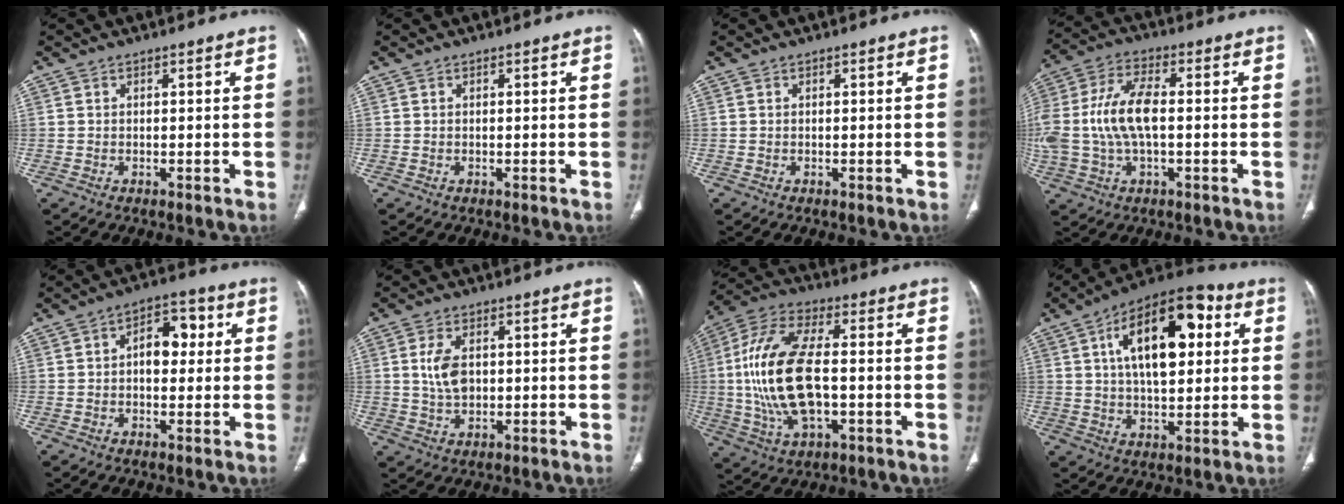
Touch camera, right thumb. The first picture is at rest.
{"total": 0.0}
{"total": 0.0}
{"total": 14.0, "force": [-0.2, 7.0, 12.1], "torque": [-0.274, 0.025, -0.006]}
{"total": 7.9, "force": [1.0, 5.0, 6.1], "torque": [-0.062, 0.020, 0.007]}
{"total": 5.7, "force": [0.8, 3.5, 4.5], "torque": [-0.084, -0.003, 0.017]}
{"total": 19.2, "force": [-0.9, 9.1, 16.9], "torque": [-0.354, 0.016, -0.014]}
{"total": 19.4, "force": [5.2, 9.5, 16.1], "torque": [-0.226, 0.012, 0.073]}